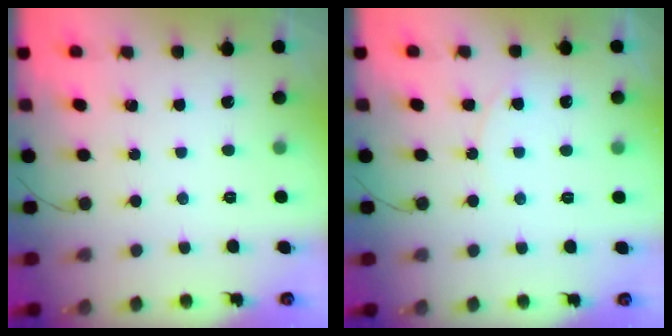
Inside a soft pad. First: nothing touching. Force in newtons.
{"total": 3.9, "press": 3.9, "slide": 0.5}